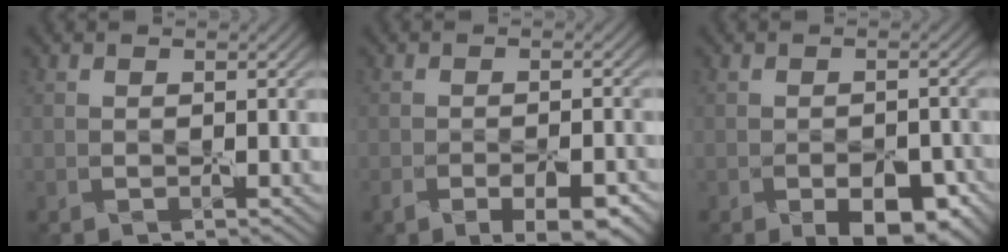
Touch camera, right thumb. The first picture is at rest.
{"total": 5.6, "force": [-3.5, 2.0, 3.8], "torque": [-0.049, -0.006, -0.047]}
{"total": 5.1, "force": [-2.9, 2.5, 3.4], "torque": [-0.045, -0.009, -0.029]}